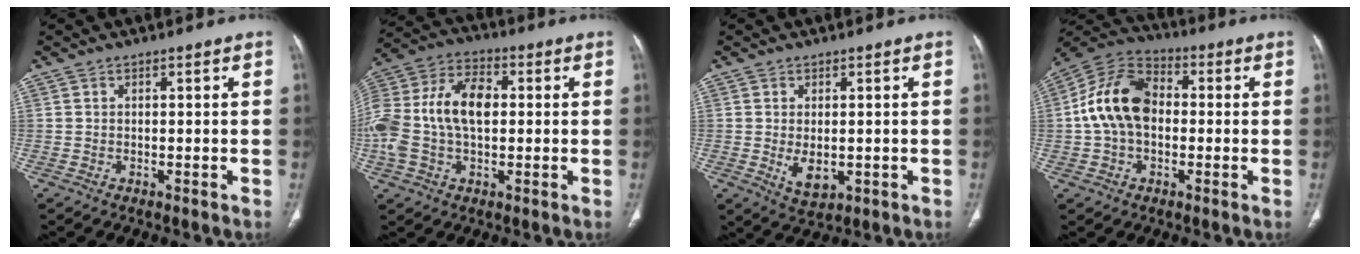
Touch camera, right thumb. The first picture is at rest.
{"total": 17.7, "force": [0.5, 10.9, 13.9], "torque": [-0.304, 0.033, 0.006]}
{"total": 4.8, "force": [-0.6, 2.7, 3.8], "torque": [-0.061, -0.011, 0.001]}
{"total": 13.8, "force": [0.0, 9.4, 10.0], "torque": [-0.181, 0.035, -0.012]}